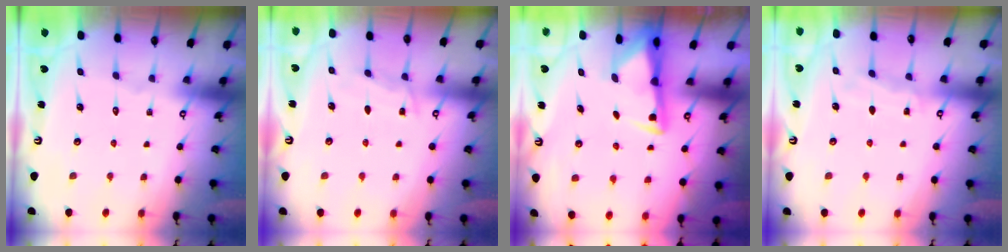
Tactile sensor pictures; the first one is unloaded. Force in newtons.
{"total": 4.6, "press": 4.6, "slide": 0.4}
{"total": 2.8, "press": 2.8, "slide": 0.5}
{"total": 5.2, "press": 5.2, "slide": 0.7}